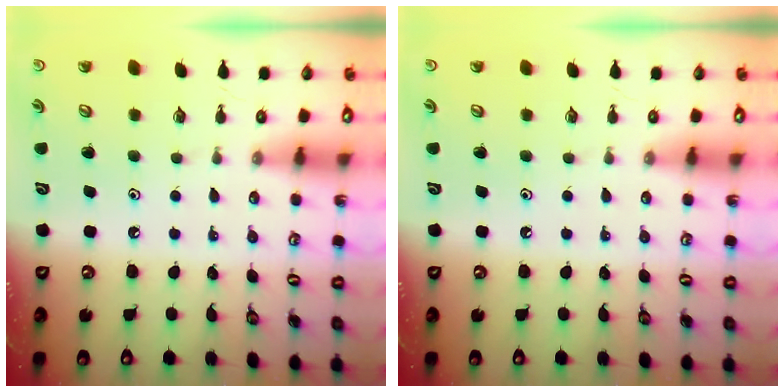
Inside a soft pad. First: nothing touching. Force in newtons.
{"total": 0.0}